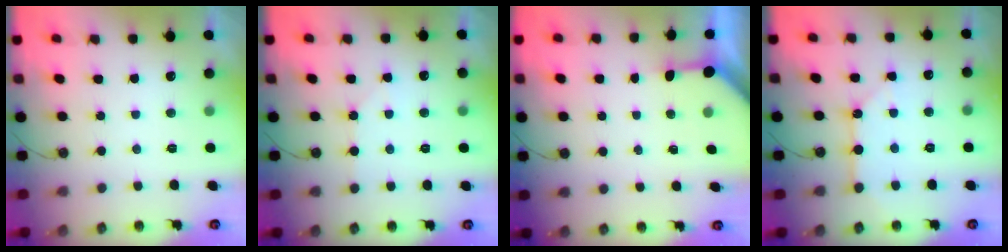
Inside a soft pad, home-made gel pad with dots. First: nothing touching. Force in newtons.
{"total": 5.4, "press": 5.4, "slide": 1.0}
{"total": 3.3, "press": 3.2, "slide": 0.4}
{"total": 4.2, "press": 4.1, "slide": 0.4}